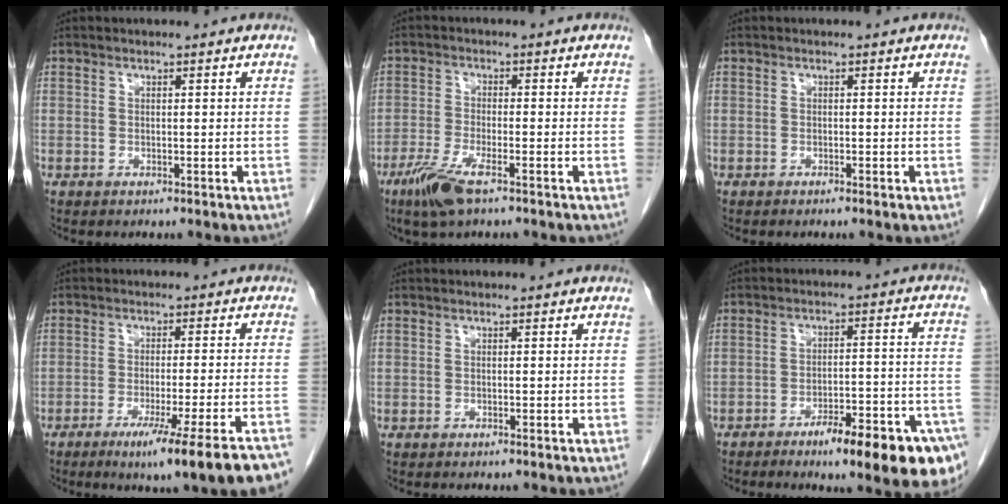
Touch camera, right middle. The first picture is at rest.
{"total": 6.0, "force": [-3.7, 0.9, 4.6], "torque": [-0.104, -0.013, -0.072]}
{"total": 0.7, "force": [-0.4, -0.1, 0.5], "torque": [-0.012, 0.000, -0.005]}
{"total": 16.7, "force": [-12.2, -0.9, 11.3], "torque": [-0.097, -0.023, -0.175]}
{"total": 0.0}
{"total": 15.3, "force": [-9.8, 1.7, 11.7], "torque": [-0.091, 0.019, -0.135]}